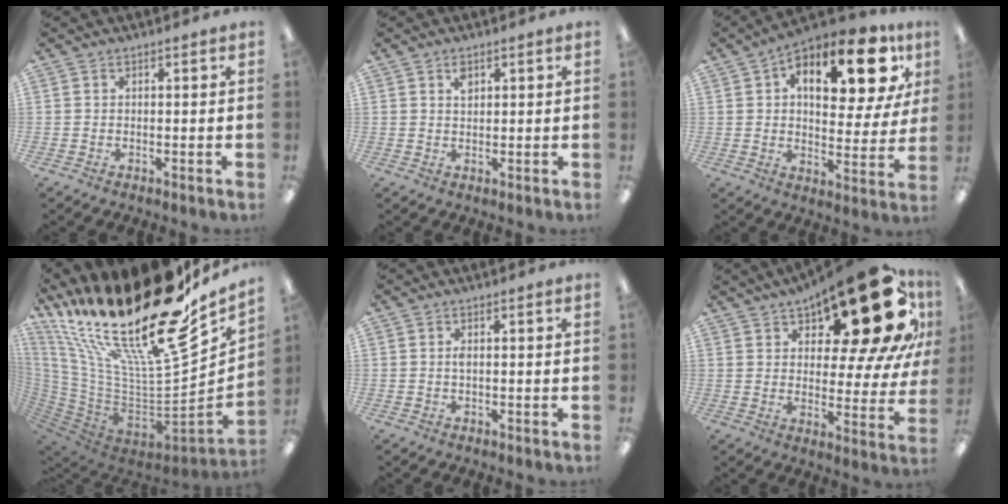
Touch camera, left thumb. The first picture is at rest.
{"total": 2.3, "force": [1.3, 1.2, 1.4], "torque": [-0.016, -0.005, 0.020]}
{"total": 18.7, "force": [9.9, 8.6, 13.4], "torque": [-0.187, -0.041, 0.156]}
{"total": 32.8, "force": [21.1, 10.6, 22.7], "torque": [-0.362, -0.199, 0.372]}
{"total": 1.7, "force": [0.2, 0.5, 1.6], "torque": [-0.032, 0.002, 0.002]}
{"total": 25.1, "force": [15.4, 9.0, 17.7], "torque": [-0.236, -0.099, 0.246]}